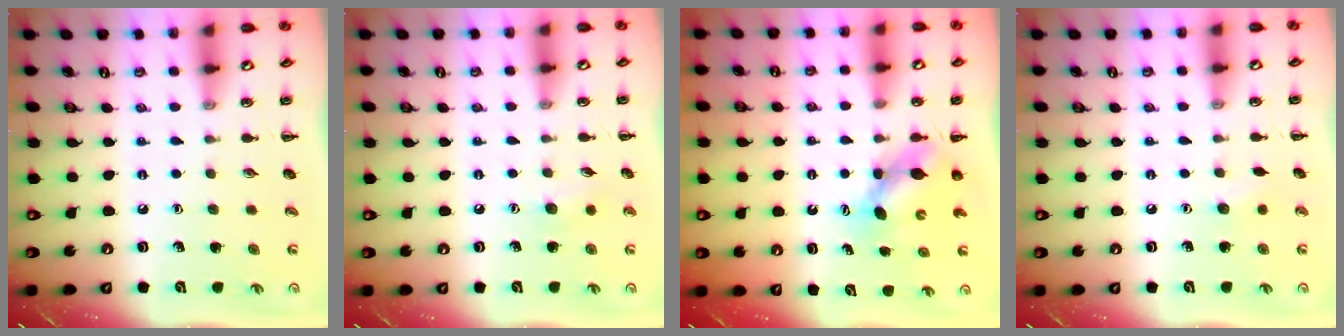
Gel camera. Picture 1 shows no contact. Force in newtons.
{"total": 5.9, "press": 5.7, "slide": 1.5}
{"total": 6.1, "press": 6.0, "slide": 0.9}
{"total": 4.3, "press": 4.2, "slide": 1.2}